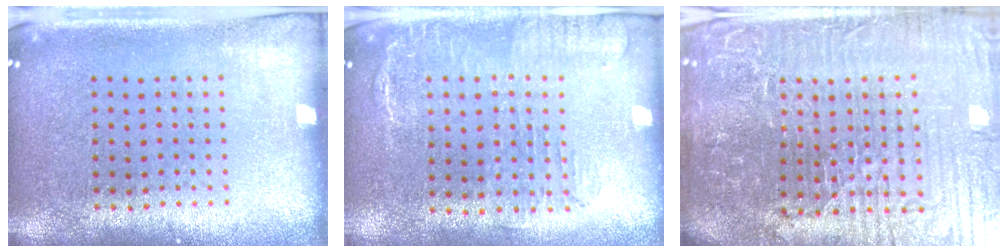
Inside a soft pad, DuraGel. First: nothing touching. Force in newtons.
{"total": 1.8, "press": 1.5, "slide": 1.1}
{"total": 7.9, "press": 7.0, "slide": 3.7}